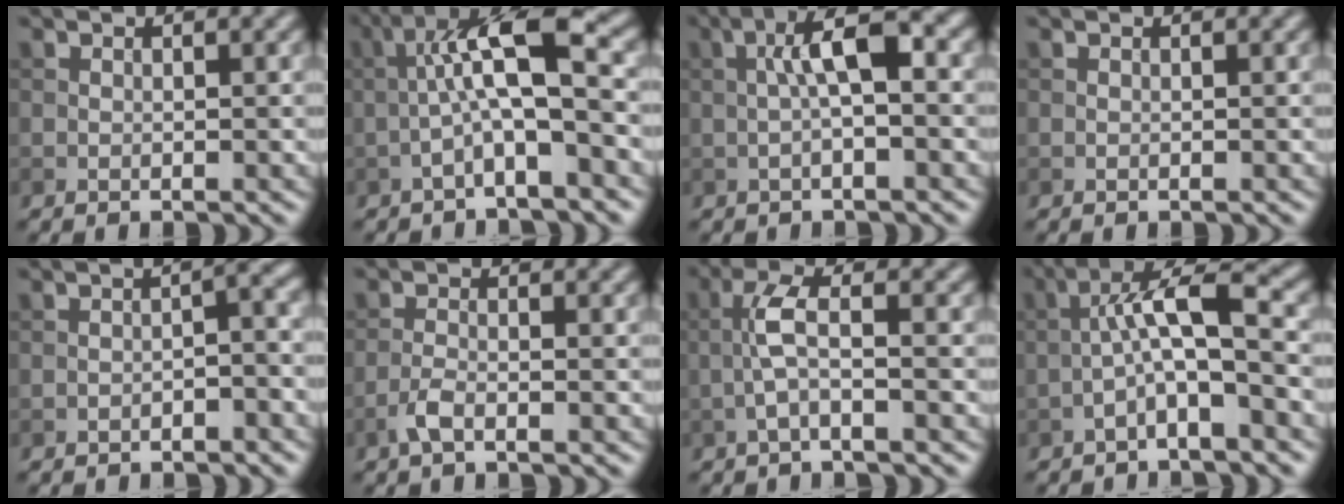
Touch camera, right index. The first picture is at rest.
{"total": 6.7, "force": [-0.8, 1.4, 6.5], "torque": [-0.115, 0.030, -0.024]}
{"total": 4.9, "force": [0.3, 1.2, 4.7], "torque": [-0.088, 0.017, -0.001]}
{"total": 0.0}
{"total": 2.3, "force": [-1.2, 0.5, 1.9], "torque": [-0.031, 0.009, -0.023]}
{"total": 1.8, "force": [-1.1, 0.5, 1.4], "torque": [-0.032, 0.002, -0.026]}
{"total": 2.9, "force": [-0.7, 0.6, 2.7], "torque": [-0.059, 0.013, -0.021]}
{"total": 4.9, "force": [-1.4, 0.9, 4.6], "torque": [-0.084, 0.026, -0.031]}